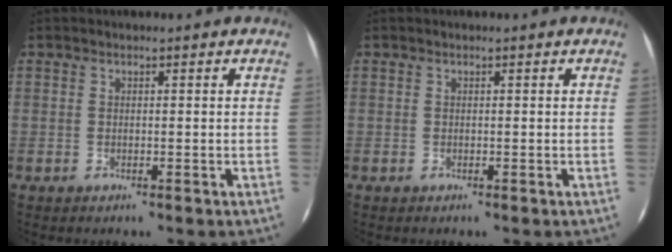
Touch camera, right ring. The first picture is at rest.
{"total": 0.0}